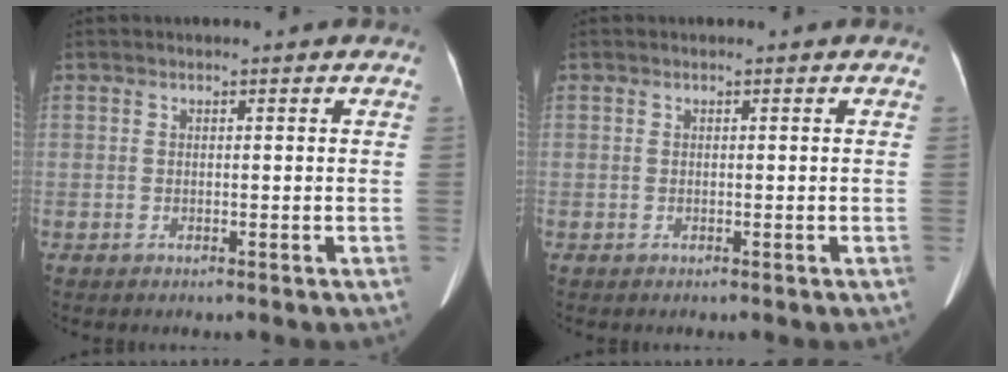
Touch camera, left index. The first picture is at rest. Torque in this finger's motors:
{"motor_torque": [0.06, 0.06, 0.00, 0.00]}